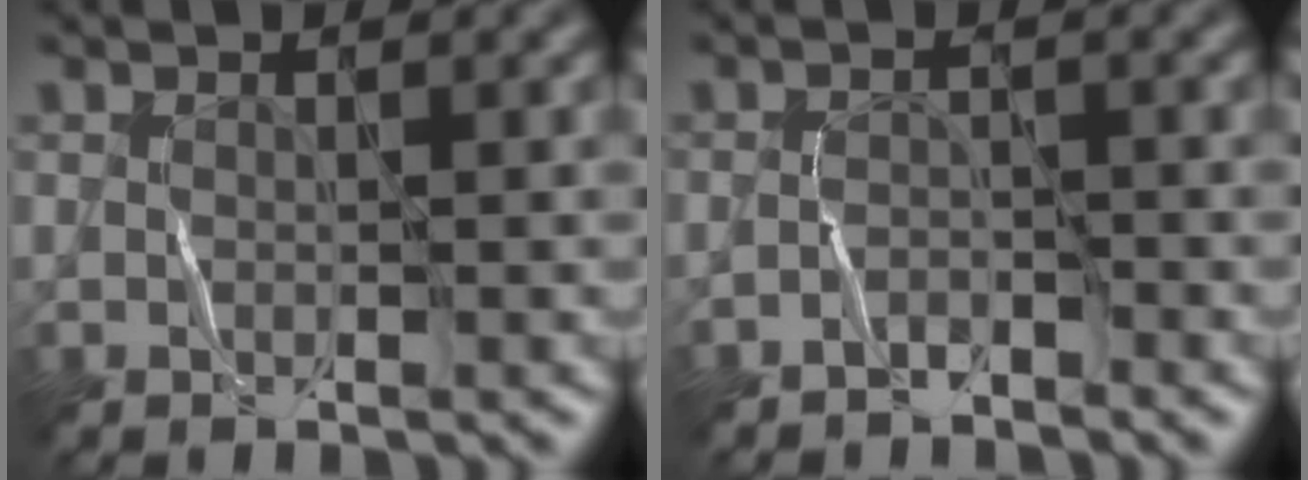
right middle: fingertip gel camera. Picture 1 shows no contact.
{"total": 1.6, "force": [-1.5, 0.2, 0.0], "torque": [-0.001, 0.008, -0.031]}